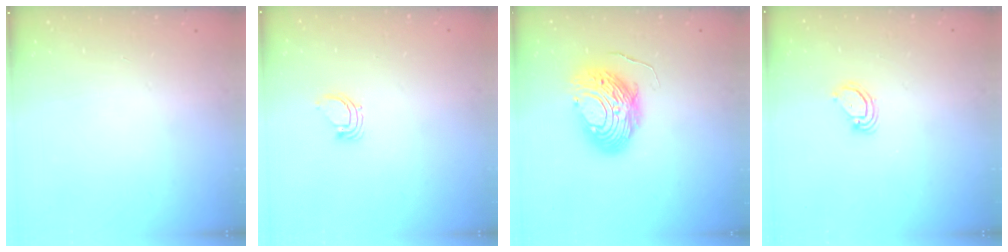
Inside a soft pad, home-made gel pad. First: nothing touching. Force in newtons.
{"total": 2.3, "press": 2.3, "slide": 0.1}
{"total": 12.2, "press": 12.2, "slide": 1.2}
{"total": 3.6, "press": 3.6, "slide": 0.2}